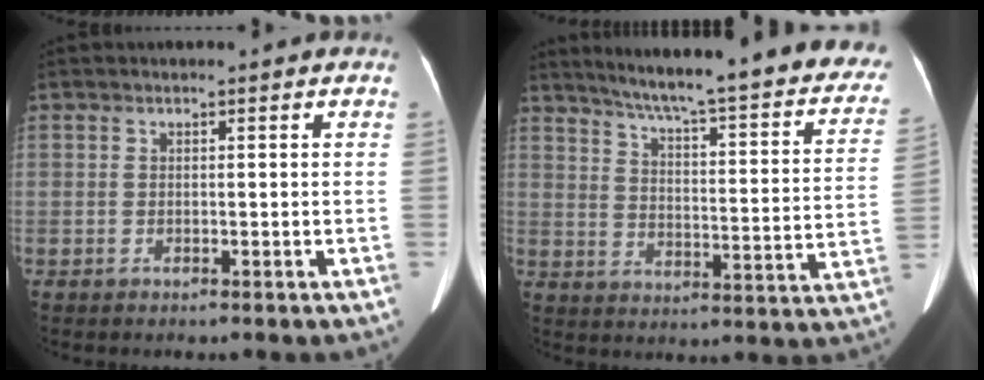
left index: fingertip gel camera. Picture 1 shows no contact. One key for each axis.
{"total": 29.9, "fx": 25.1, "fy": 3.6, "fz": 15.9, "tx": -0.214, "ty": -0.058, "tz": 0.305}